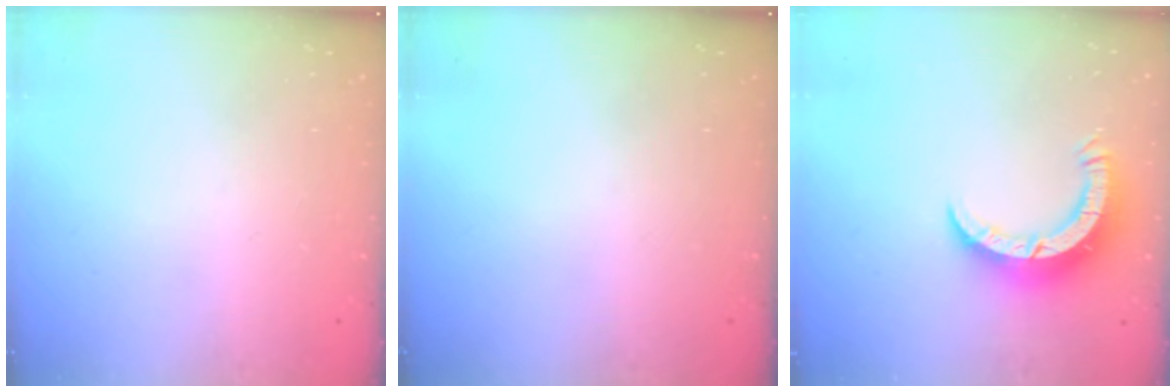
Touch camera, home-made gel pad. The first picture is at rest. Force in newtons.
{"total": 0.0}
{"total": 8.0, "press": 7.9, "slide": 0.7}